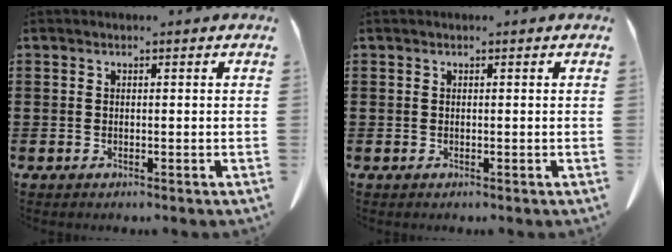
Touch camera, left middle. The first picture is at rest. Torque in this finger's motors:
{"motor_torque": [0.63, 0.27, -0.02, 0.01]}